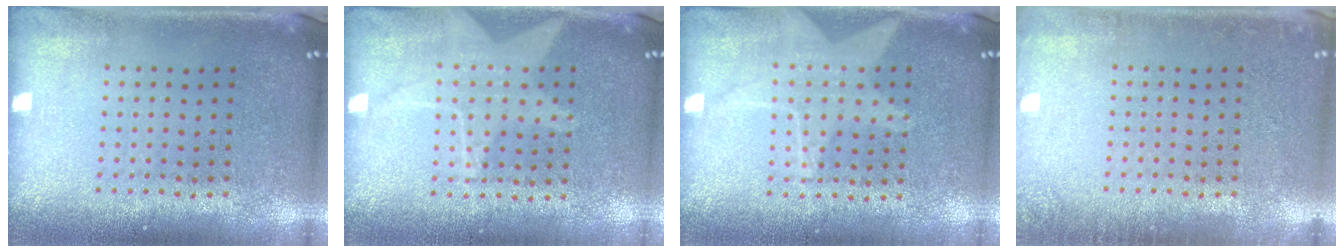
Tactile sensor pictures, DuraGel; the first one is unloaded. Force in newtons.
{"total": 1.1, "press": 1.0, "slide": 0.4}
{"total": 1.1, "press": 1.0, "slide": 0.4}
{"total": 1.5, "press": 1.5, "slide": 0.2}